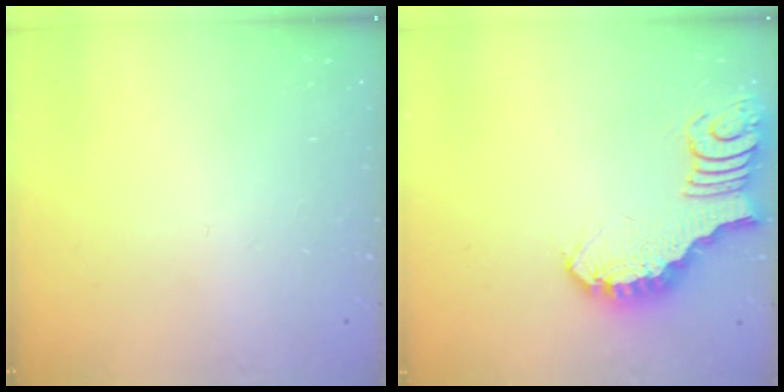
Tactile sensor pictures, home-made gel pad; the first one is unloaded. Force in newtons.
{"total": 3.6, "press": 3.6, "slide": 0.6}